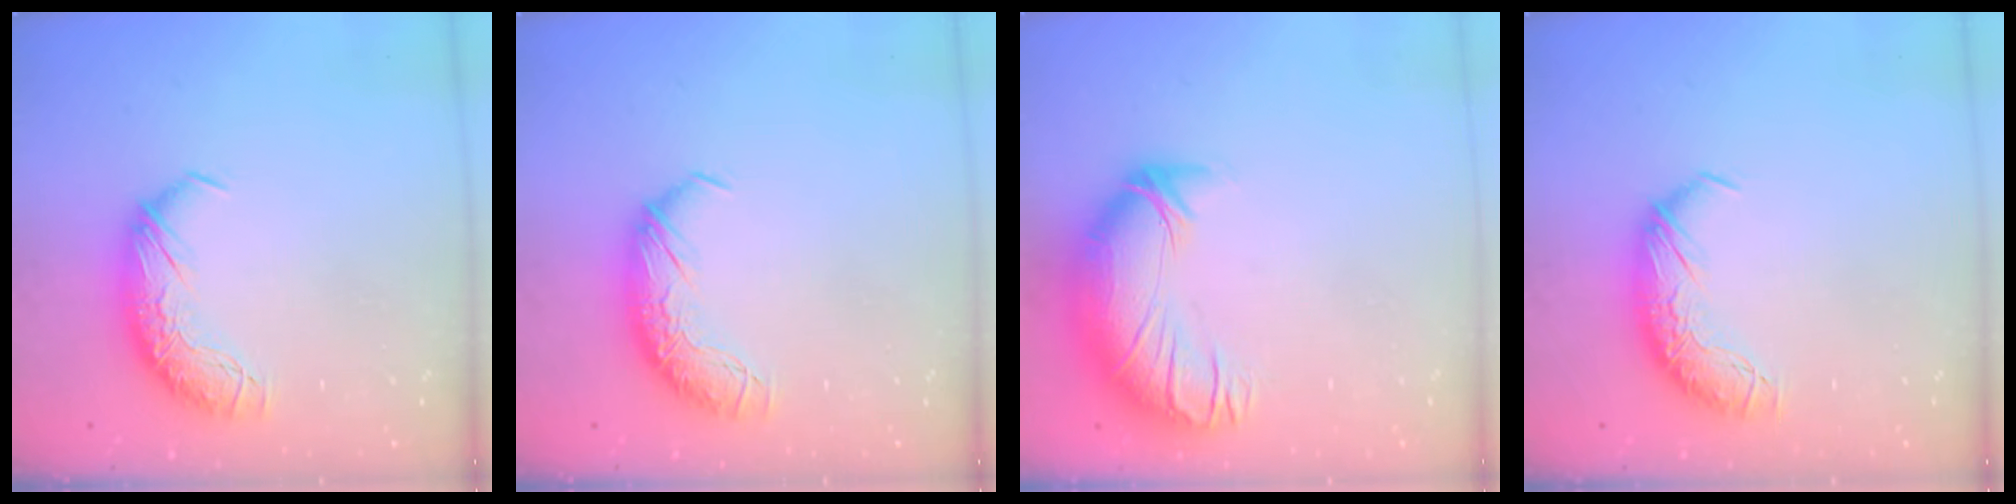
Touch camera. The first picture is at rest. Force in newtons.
{"total": 0.0}
{"total": 3.7, "press": 1.9, "slide": 3.2}
{"total": 0.0}